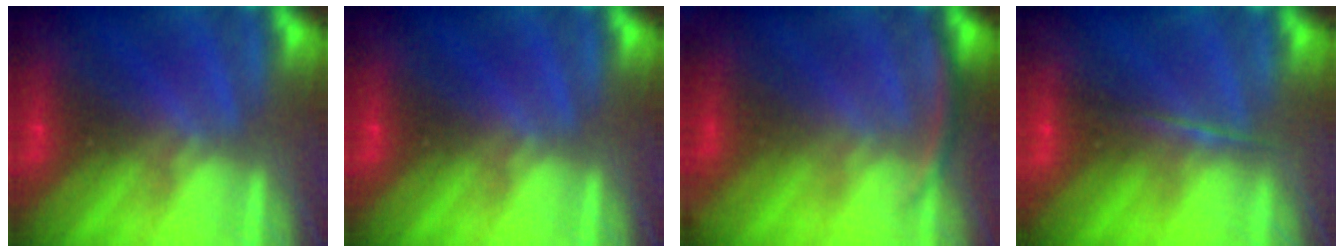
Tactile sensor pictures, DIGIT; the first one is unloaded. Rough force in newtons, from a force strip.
{"total": 0.0}
{"total": 3.3}
{"total": 1.7}